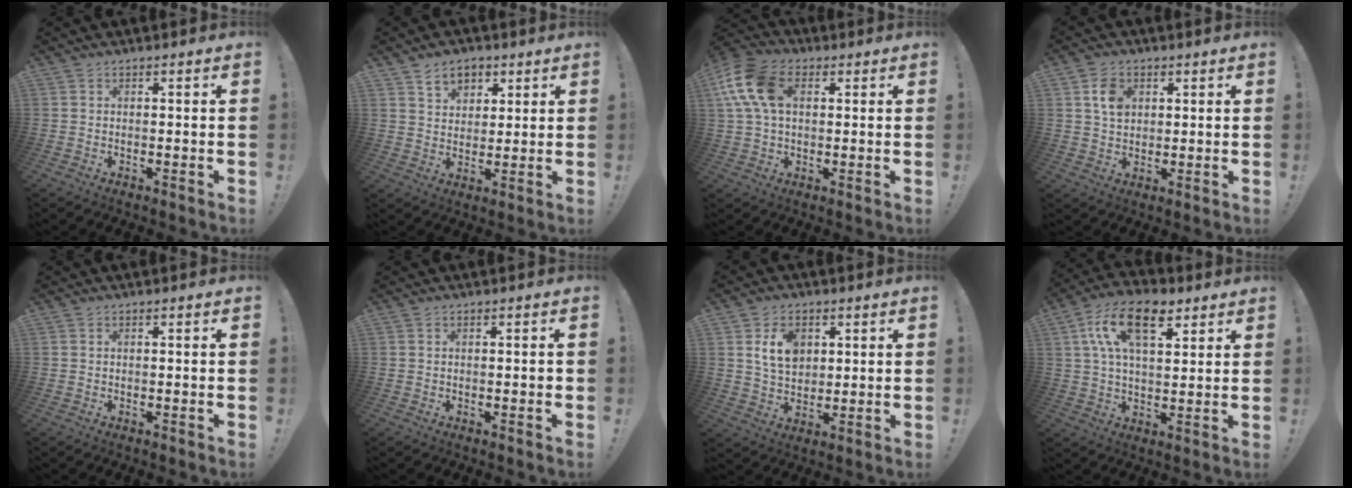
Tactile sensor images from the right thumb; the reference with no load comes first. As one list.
[{"total": 7.3, "force": [4.4, 5.3, 2.6], "torque": [-0.038, -0.022, 0.084]}, {"total": 15.1, "force": [3.7, 10.0, 10.7], "torque": [-0.208, 0.004, 0.071]}, {"total": 6.6, "force": [2.2, 5.1, 3.5], "torque": [-0.046, 0.001, 0.040]}, {"total": 0.0}, {"total": 0.0}, {"total": 9.5, "force": [3.2, 7.0, 5.5], "torque": [-0.084, 0.000, 0.063]}, {"total": 15.6, "force": [7.0, 8.0, 11.5], "torque": [-0.198, -0.014, 0.123]}]